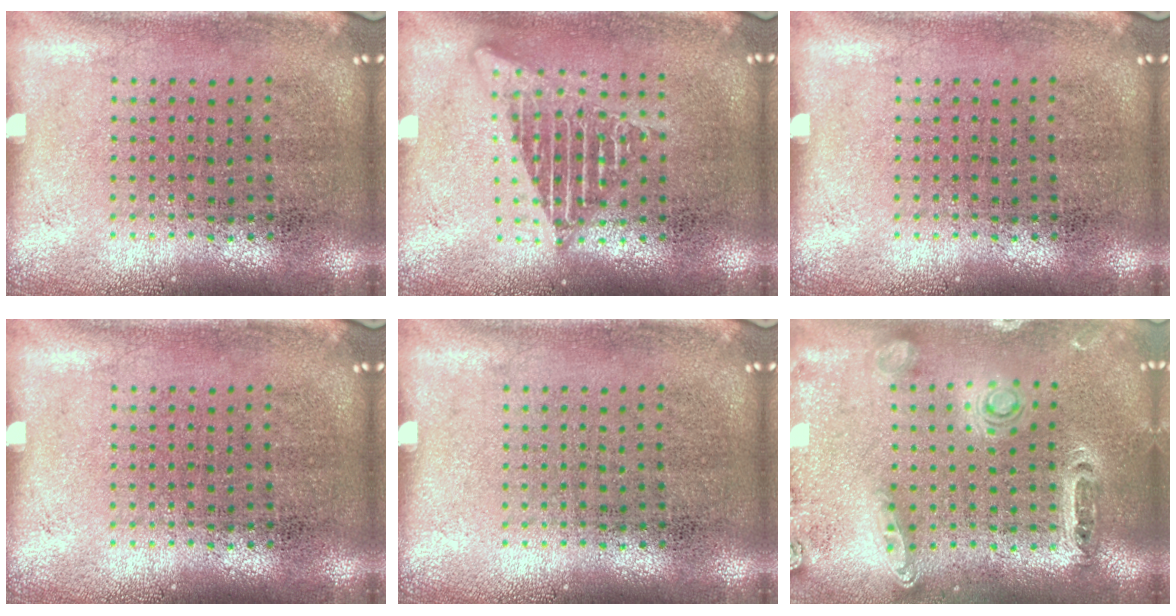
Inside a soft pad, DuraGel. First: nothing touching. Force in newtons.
{"total": 2.0, "press": 2.0, "slide": 0.2}
{"total": 0.0}
{"total": 0.0}
{"total": 0.0}
{"total": 1.4, "press": 1.4, "slide": 0.3}